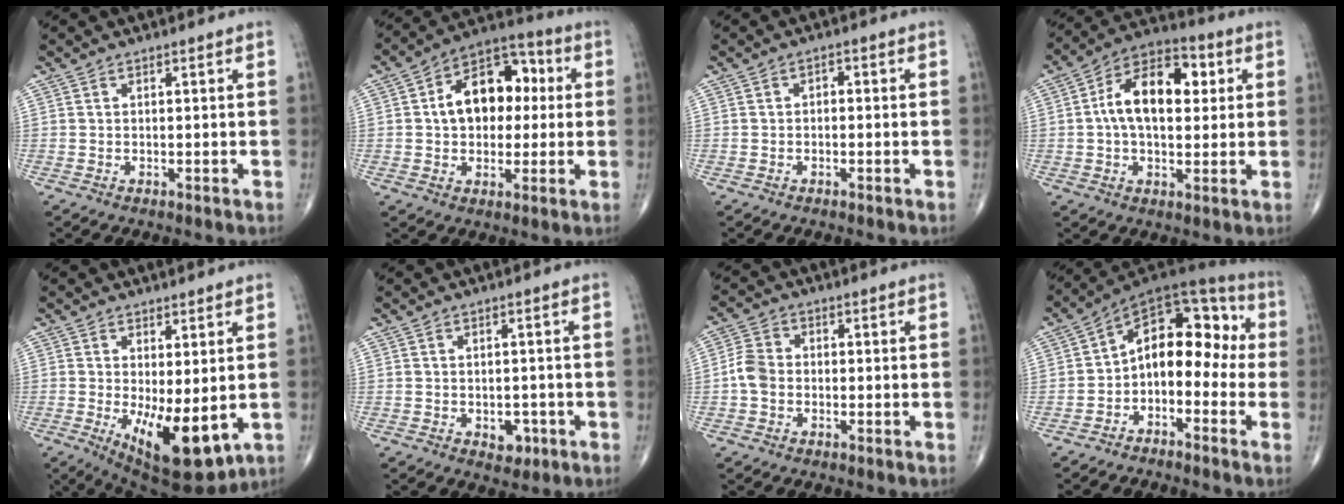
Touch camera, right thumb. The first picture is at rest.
{"total": 14.9, "force": [1.8, 10.0, 10.9], "torque": [-0.122, 0.034, 0.021]}
{"total": 1.2, "force": [-0.4, 0.8, 0.7], "torque": [0.000, 0.011, -0.014]}
{"total": 14.2, "force": [2.2, 8.5, 11.2], "torque": [-0.163, 0.027, 0.027]}
{"total": 12.1, "force": [-2.2, 4.9, 10.8], "torque": [-0.153, -0.025, -0.012]}
{"total": 3.3, "force": [-1.3, 2.4, 2.0], "torque": [-0.004, 0.006, -0.011]}
{"total": 4.5, "force": [-1.0, 3.5, 2.6], "torque": [-0.044, 0.012, -0.029]}
{"total": 13.6, "force": [-2.1, 8.7, 10.3], "torque": [-0.106, 0.073, -0.049]}